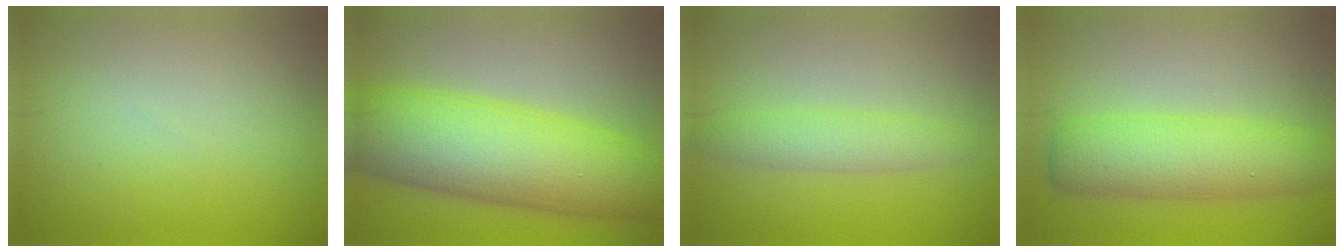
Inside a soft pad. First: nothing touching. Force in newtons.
{"total": 11.9, "press": 11.9, "slide": 0.2}
{"total": 2.7, "press": 2.7, "slide": 0.1}
{"total": 6.2, "press": 6.2, "slide": 0.2}